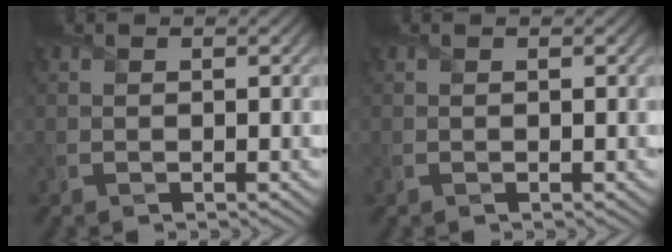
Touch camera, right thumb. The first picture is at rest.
{"total": 0.0}